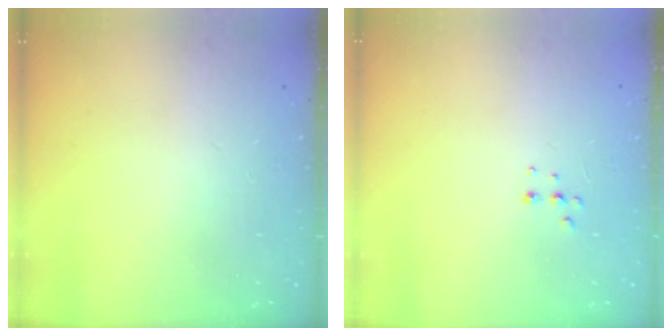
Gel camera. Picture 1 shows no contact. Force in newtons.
{"total": 3.4, "press": 3.3, "slide": 0.6}